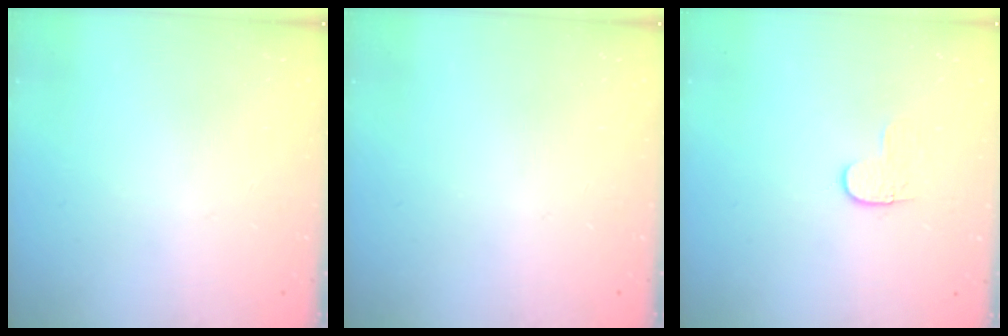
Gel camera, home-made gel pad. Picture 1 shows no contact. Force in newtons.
{"total": 0.0}
{"total": 3.8, "press": 3.8, "slide": 0.5}